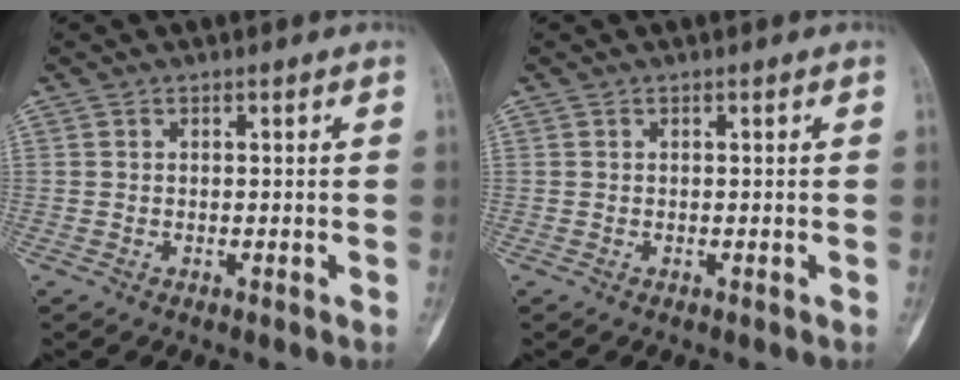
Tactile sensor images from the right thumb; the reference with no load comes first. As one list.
[{"total": 0.0}]